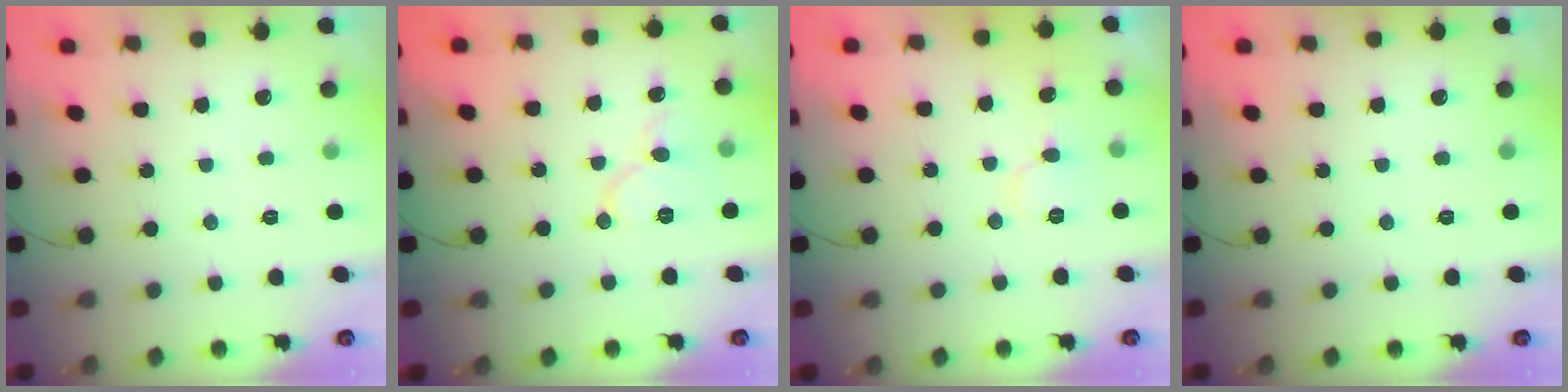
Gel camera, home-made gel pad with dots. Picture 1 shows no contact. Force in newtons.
{"total": 9.3, "press": 9.3, "slide": 1.0}
{"total": 5.6, "press": 5.6, "slide": 0.5}
{"total": 0.0}